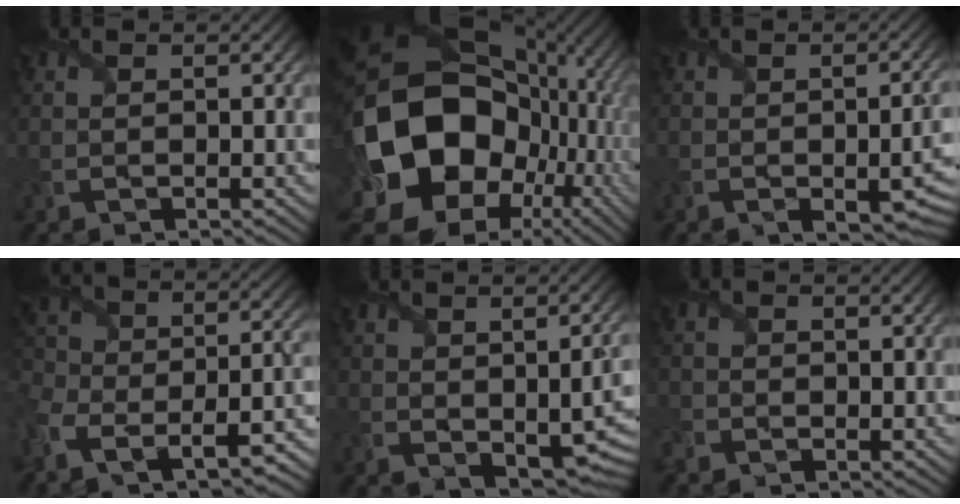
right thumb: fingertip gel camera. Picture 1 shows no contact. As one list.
[{"total": 23.3, "force": [1.2, 18.9, 13.7], "torque": [-0.336, -0.049, 0.063]}, {"total": 8.2, "force": [-2.7, 3.6, 6.8], "torque": [-0.083, -0.036, -0.012]}, {"total": 12.9, "force": [-7.6, 6.8, 8.0], "torque": [-0.174, -0.045, -0.109]}, {"total": 8.6, "force": [-2.0, 4.9, 6.8], "torque": [-0.099, -0.048, 0.005]}, {"total": 1.4, "force": [-1.2, 0.6, 0.1], "torque": [-0.003, -0.005, -0.032]}]